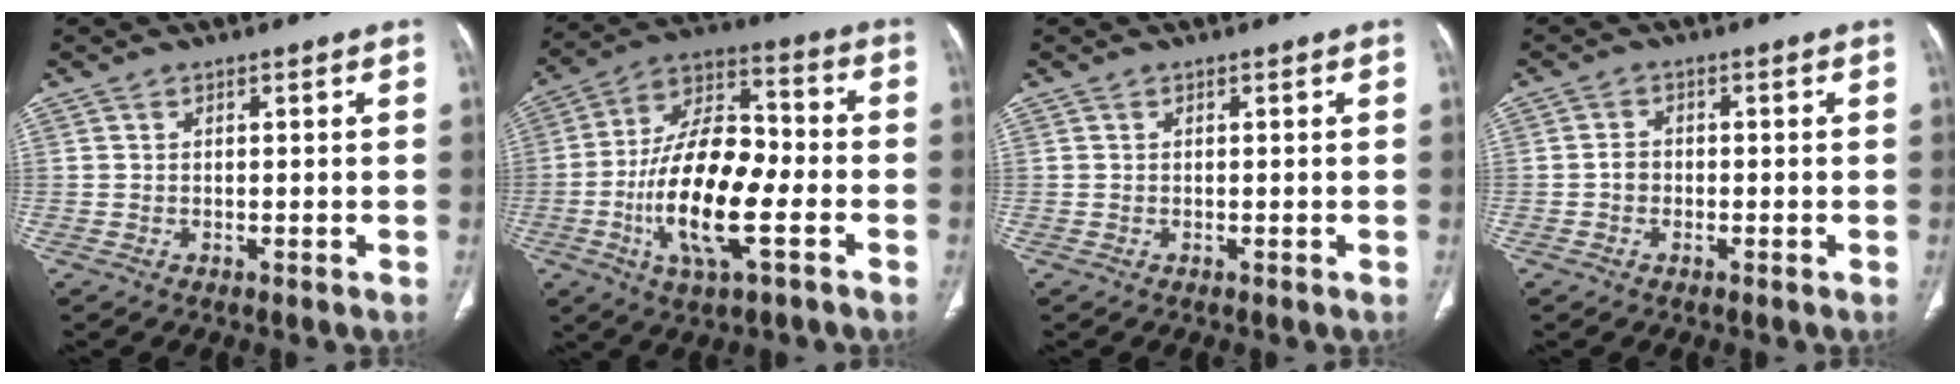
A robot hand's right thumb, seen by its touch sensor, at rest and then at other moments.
{"total": 19.2, "force": [-5.2, 7.9, 16.8], "torque": [-0.303, 0.034, -0.092]}
{"total": 0.0}
{"total": 2.1, "force": [-0.5, 1.8, 1.0], "torque": [-0.004, 0.010, -0.011]}